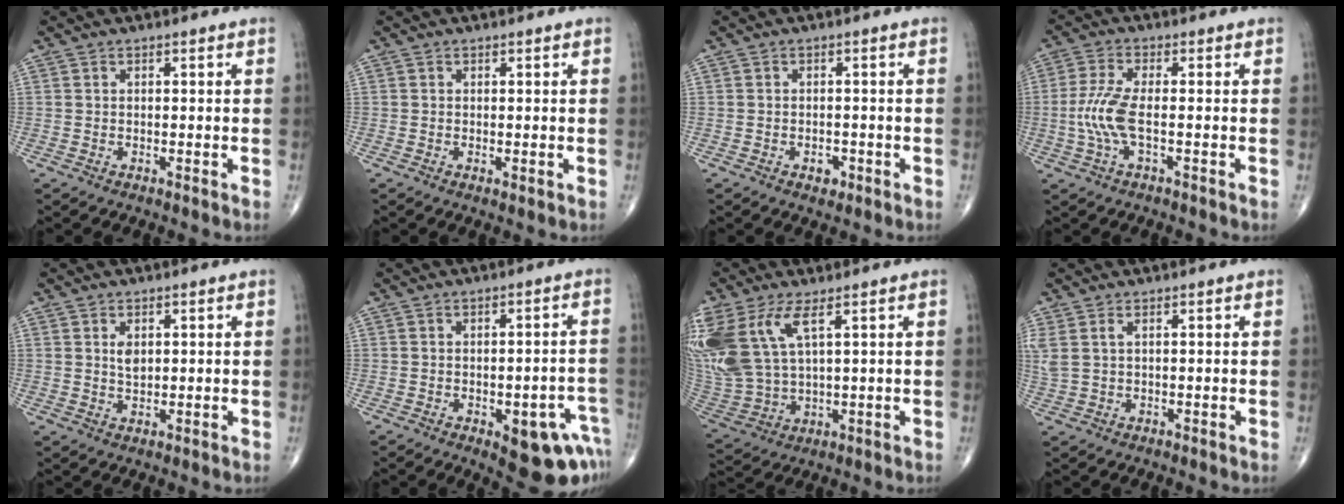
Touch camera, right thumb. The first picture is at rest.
{"total": 0.7, "force": [-0.1, 0.3, 0.6], "torque": [-0.014, -0.004, -0.002]}
{"total": 2.0, "force": [-1.0, 1.4, 1.1], "torque": [-0.010, 0.003, -0.010]}
{"total": 6.6, "force": [-1.1, 1.9, 6.3], "torque": [-0.162, 0.007, -0.028]}
{"total": 2.7, "force": [0.8, 1.6, 2.0], "torque": [-0.027, -0.007, 0.017]}
{"total": 12.3, "force": [-5.4, 5.4, 9.6], "torque": [-0.082, 0.029, -0.055]}
{"total": 17.2, "force": [6.8, 8.1, 13.6], "torque": [-0.335, -0.017, 0.148]}
{"total": 3.6, "force": [1.4, 1.6, 2.9], "torque": [-0.091, 0.011, 0.037]}